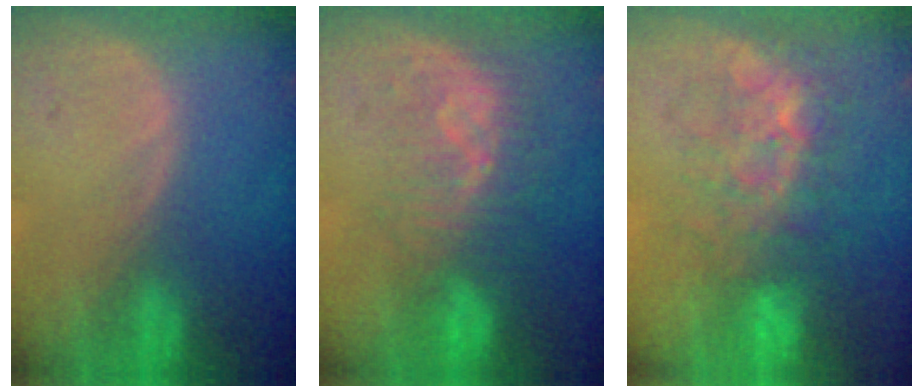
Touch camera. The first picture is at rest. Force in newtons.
{"total": 8.2, "press": 7.4, "slide": 3.6}
{"total": 8.0, "press": 7.5, "slide": 2.8}